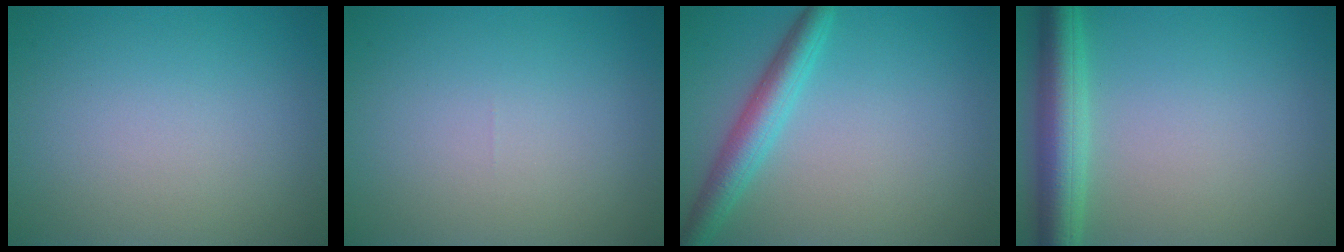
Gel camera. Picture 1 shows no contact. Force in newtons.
{"total": 0.0}
{"total": 3.7, "press": 3.7, "slide": 0.1}
{"total": 5.1, "press": 5.1, "slide": 0.3}